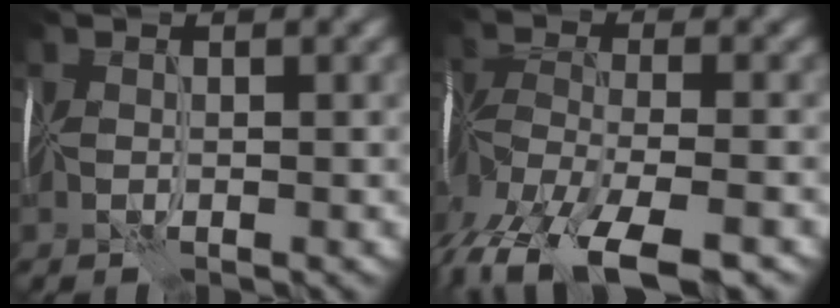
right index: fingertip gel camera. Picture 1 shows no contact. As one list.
[{"total": 11.3, "force": [-8.5, 4.2, 6.2], "torque": [-0.142, -0.022, -0.132]}]